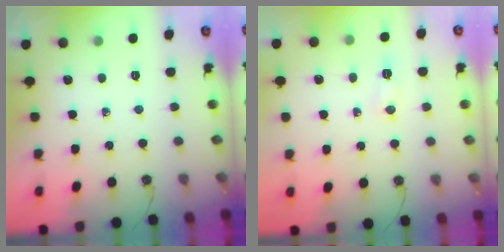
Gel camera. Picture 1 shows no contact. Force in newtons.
{"total": 5.8, "press": 5.7, "slide": 0.9}